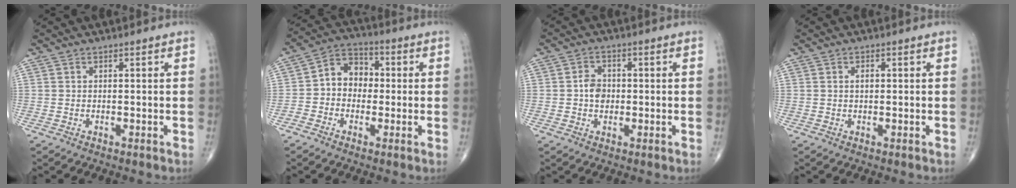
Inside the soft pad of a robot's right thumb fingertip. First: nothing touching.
{"total": 8.0, "force": [-0.6, 6.7, 4.4], "torque": [-0.042, 0.036, -0.029]}
{"total": 4.0, "force": [-0.2, 3.2, 2.3], "torque": [-0.023, 0.007, -0.006]}
{"total": 1.3, "force": [0.3, 0.9, 1.0], "torque": [-0.014, 0.002, 0.004]}